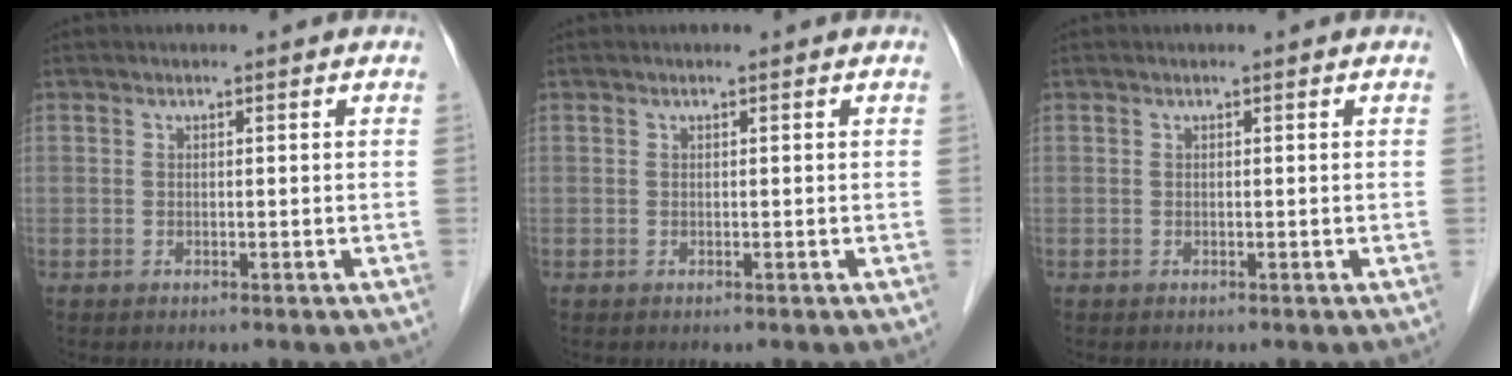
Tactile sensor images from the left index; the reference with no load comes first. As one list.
[{"total": 0.0}, {"total": 0.0}]